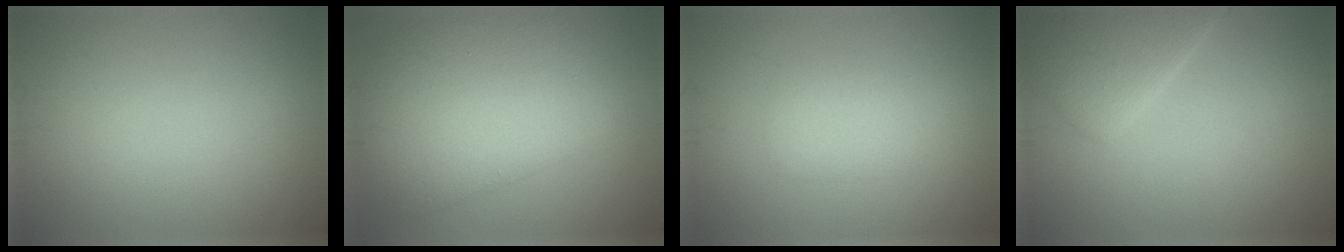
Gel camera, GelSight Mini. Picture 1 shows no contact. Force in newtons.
{"total": 8.8, "press": 8.8, "slide": 0.2}
{"total": 1.9, "press": 1.9, "slide": 0.0}
{"total": 4.0, "press": 4.0, "slide": 0.3}